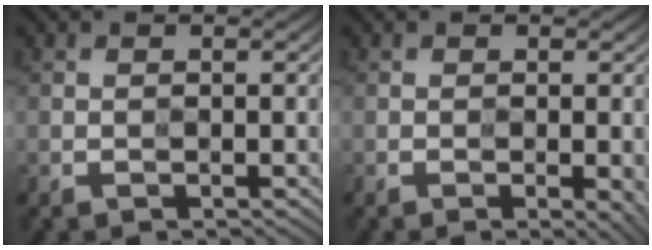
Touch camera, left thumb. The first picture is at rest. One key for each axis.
{"total": 4.6, "fx": -1.5, "fy": 1.8, "fz": 4.0, "tx": -0.038, "ty": -0.011, "tz": -0.008}